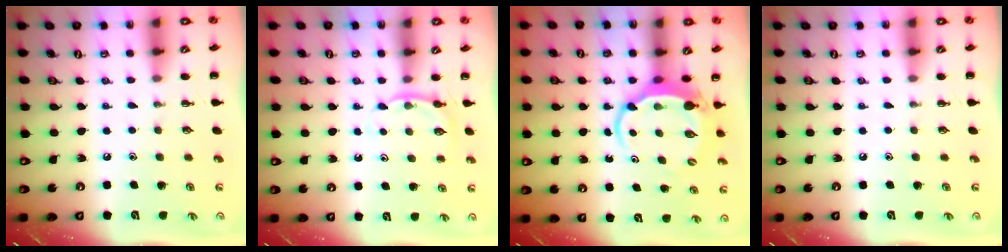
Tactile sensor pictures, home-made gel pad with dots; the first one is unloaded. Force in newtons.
{"total": 4.7, "press": 4.5, "slide": 1.5}
{"total": 5.6, "press": 5.5, "slide": 1.0}
{"total": 0.0}